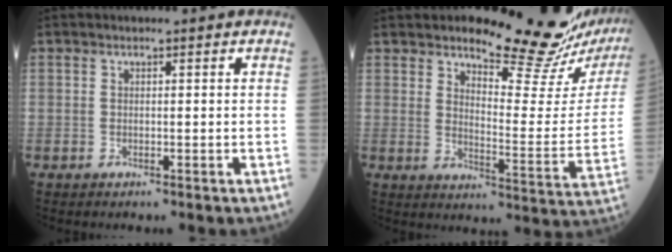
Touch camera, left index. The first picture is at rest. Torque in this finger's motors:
{"motor_torque": [1.06, -1.07, 0.36, 0.05]}